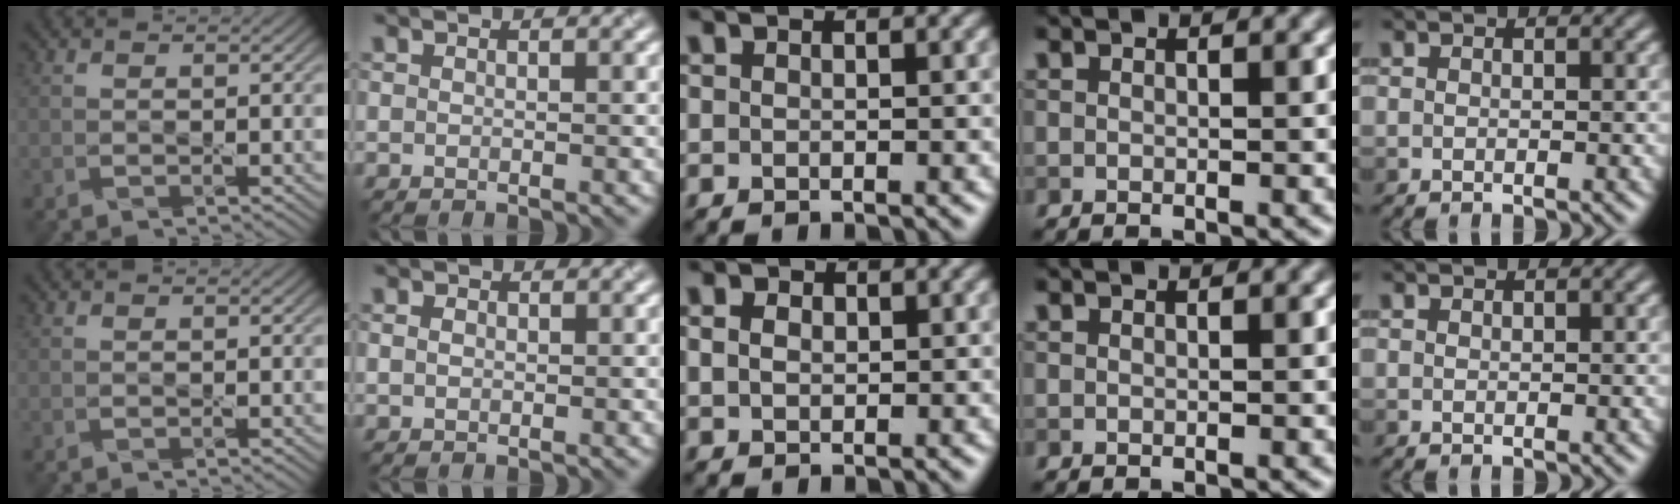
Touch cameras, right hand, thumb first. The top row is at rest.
{"index": {"total": 1.0, "force": [0.1, 0.8, 0.5], "torque": [-0.010, 0.000, 0.000]}, "middle": {"total": 1.8, "force": [0.7, 1.4, 1.0], "torque": [-0.020, 0.005, 0.004]}}